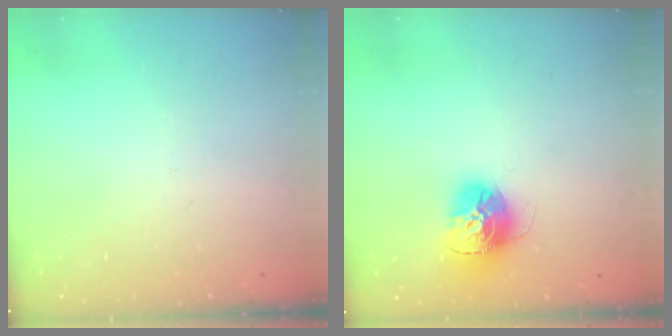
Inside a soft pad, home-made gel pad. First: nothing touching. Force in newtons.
{"total": 14.6, "press": 14.6, "slide": 1.5}